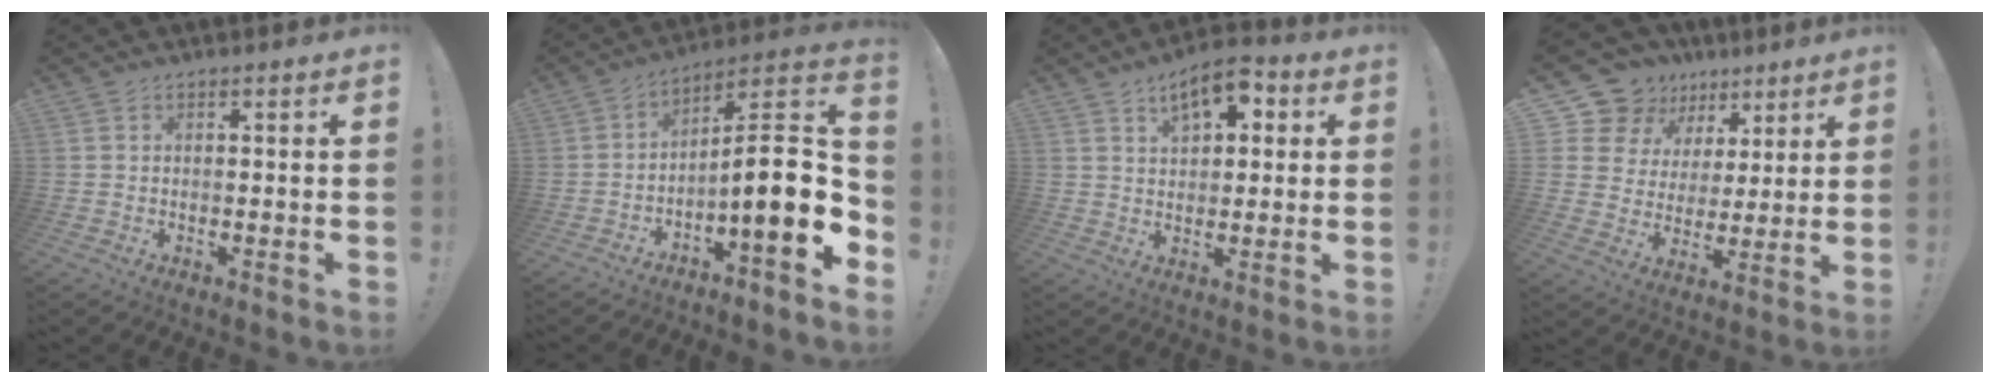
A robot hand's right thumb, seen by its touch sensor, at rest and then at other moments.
{"total": 17.1, "force": [-4.1, 1.8, 16.5], "torque": [-0.262, -0.002, -0.074]}
{"total": 9.1, "force": [4.5, 4.8, 6.3], "torque": [-0.090, -0.011, 0.077]}
{"total": 12.9, "force": [7.5, 10.0, 3.4], "torque": [-0.056, -0.050, 0.155]}